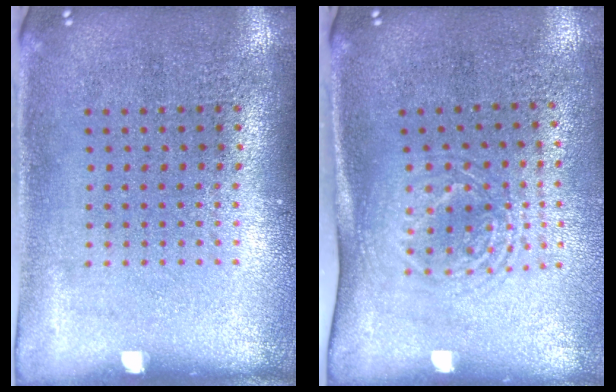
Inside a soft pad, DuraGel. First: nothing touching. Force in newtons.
{"total": 1.7, "press": 1.3, "slide": 1.1}